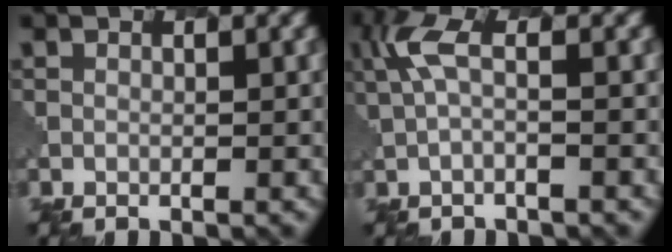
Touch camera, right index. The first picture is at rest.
{"total": 2.7, "force": [0.7, 0.6, 2.5], "torque": [-0.060, 0.003, 0.012]}